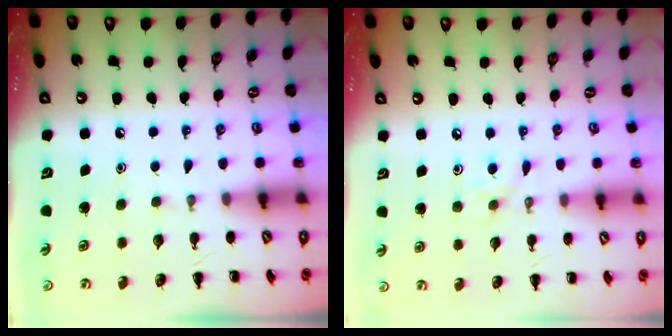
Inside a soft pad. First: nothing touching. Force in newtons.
{"total": 3.7, "press": 3.5, "slide": 1.3}